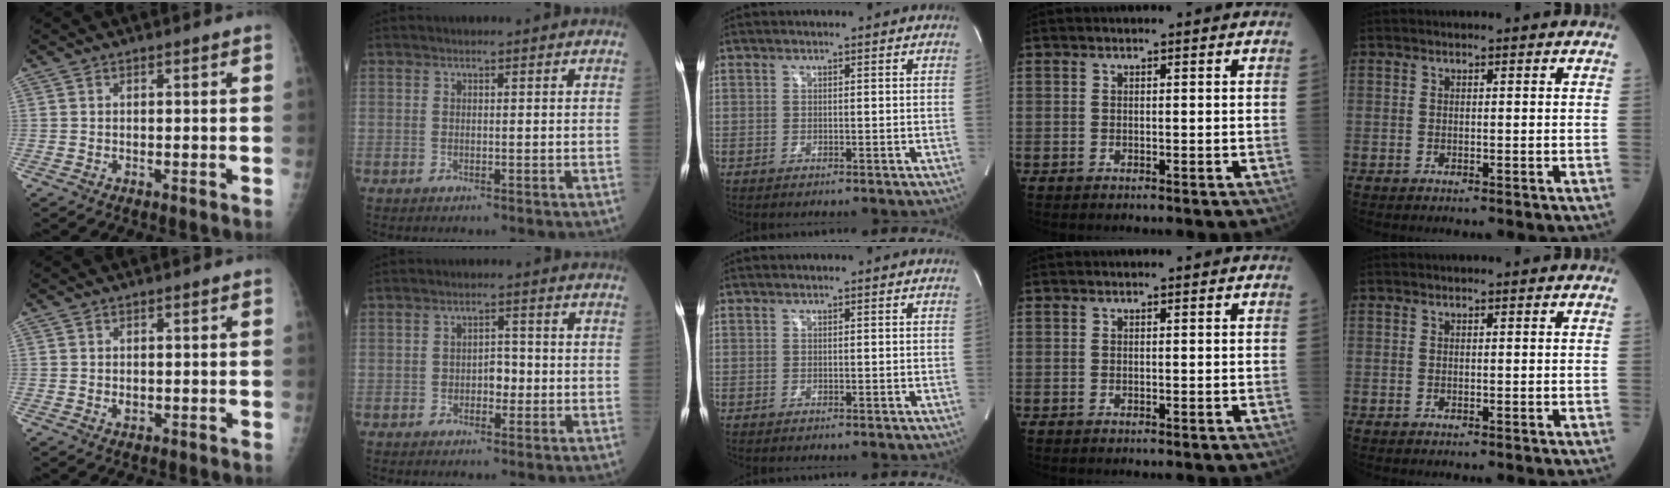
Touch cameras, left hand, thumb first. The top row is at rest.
{"thumb": {"total": 1.0, "force": [0.1, 0.8, 0.6], "torque": [-0.006, -0.001, 0.004]}, "index": {"total": 2.6, "force": [-0.7, 1.6, 2.0], "torque": [-0.026, 0.007, -0.013]}}